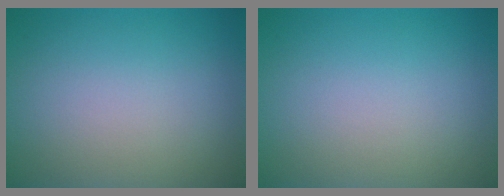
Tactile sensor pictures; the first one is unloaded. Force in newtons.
{"total": 0.0}